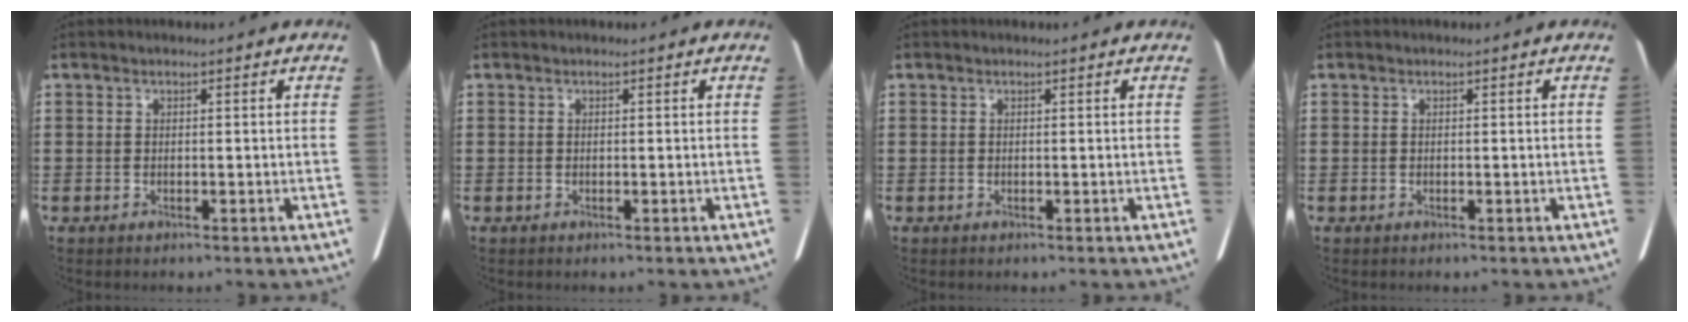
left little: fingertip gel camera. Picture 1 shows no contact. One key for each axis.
{"total": 0.0}
{"total": 0.0}
{"total": 0.0}